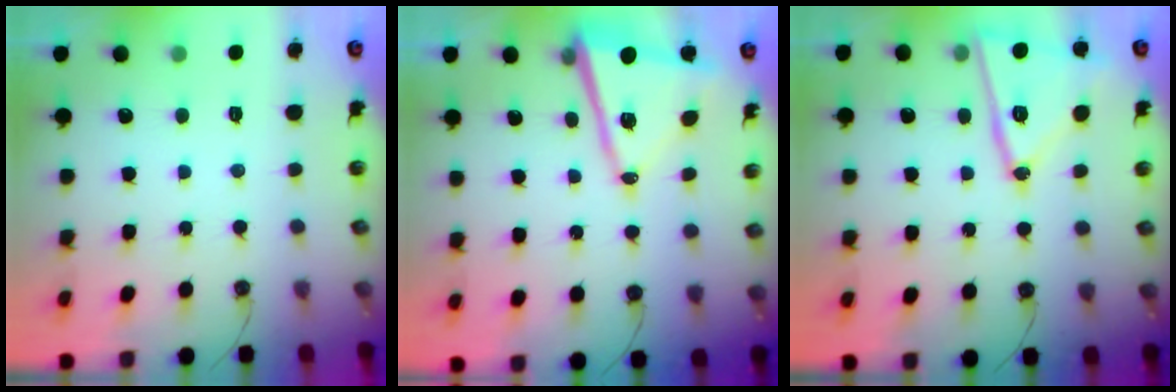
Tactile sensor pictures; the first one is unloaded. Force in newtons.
{"total": 12.4, "press": 12.2, "slide": 1.9}
{"total": 15.9, "press": 15.9, "slide": 0.7}